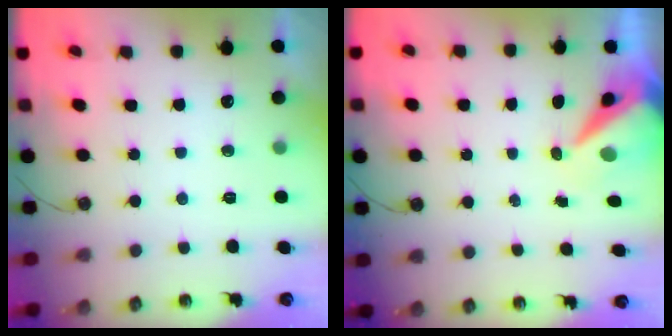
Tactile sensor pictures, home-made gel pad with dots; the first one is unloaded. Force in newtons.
{"total": 8.6, "press": 8.5, "slide": 1.0}